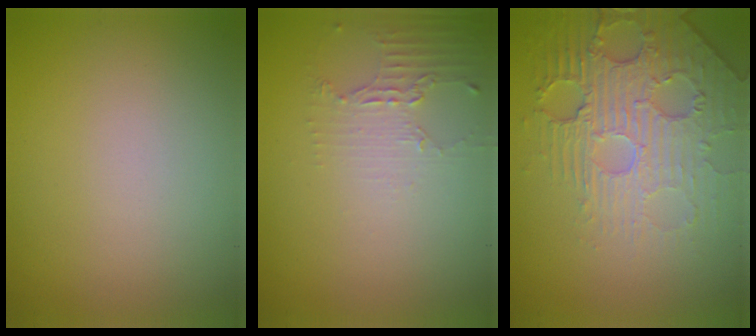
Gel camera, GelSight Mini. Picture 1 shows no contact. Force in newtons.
{"total": 2.1, "press": 1.5, "slide": 1.4}
{"total": 4.4, "press": 4.0, "slide": 1.7}